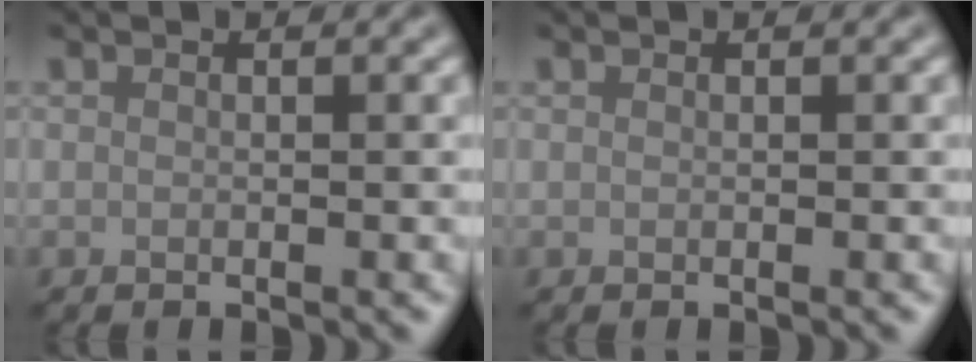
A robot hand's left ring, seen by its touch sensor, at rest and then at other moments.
{"total": 0.0}